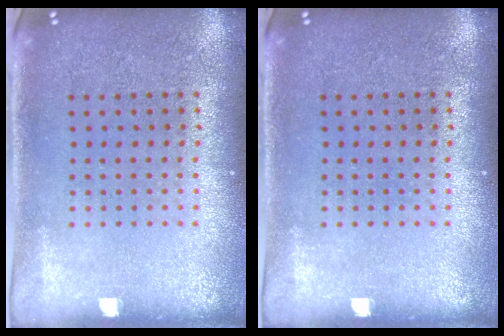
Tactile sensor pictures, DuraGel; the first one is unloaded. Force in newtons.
{"total": 0.0}